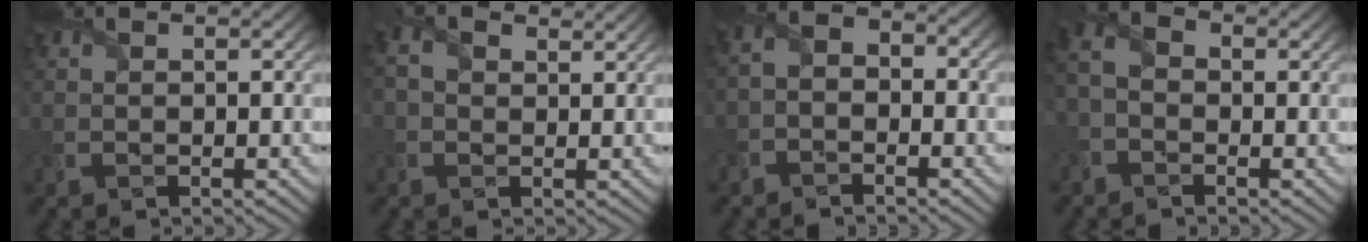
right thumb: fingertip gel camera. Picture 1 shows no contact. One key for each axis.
{"total": 2.9, "fx": 0.9, "fy": 2.0, "fz": 1.9, "tx": -0.051, "ty": 0.004, "tz": 0.010}
{"total": 2.9, "fx": -2.0, "fy": 1.6, "fz": 1.4, "tx": -0.029, "ty": 0.004, "tz": -0.052}
{"total": 4.1, "fx": -1.3, "fy": 2.7, "fz": 2.7, "tx": -0.069, "ty": 0.008, "tz": -0.032}